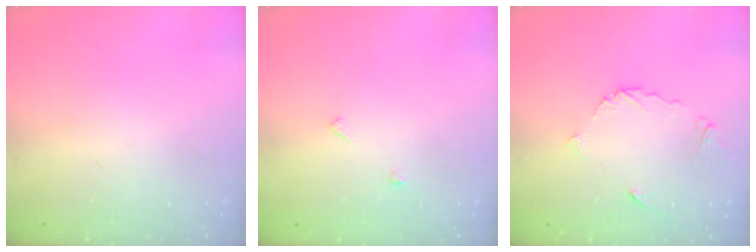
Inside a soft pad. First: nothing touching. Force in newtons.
{"total": 4.8, "press": 4.8, "slide": 0.3}
{"total": 5.5, "press": 5.5, "slide": 0.4}